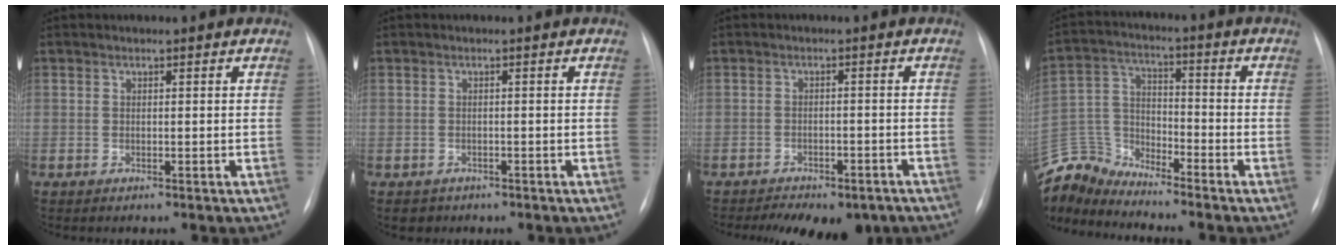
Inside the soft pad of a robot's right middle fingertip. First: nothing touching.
{"total": 1.7, "force": [-1.1, 1.2, 0.0], "torque": [-0.005, 0.001, -0.013]}
{"total": 11.1, "force": [-8.6, 4.8, 5.1], "torque": [-0.079, 0.003, -0.107]}
{"total": 9.3, "force": [-9.3, 0.2, -0.7], "torque": [0.002, 0.030, -0.188]}